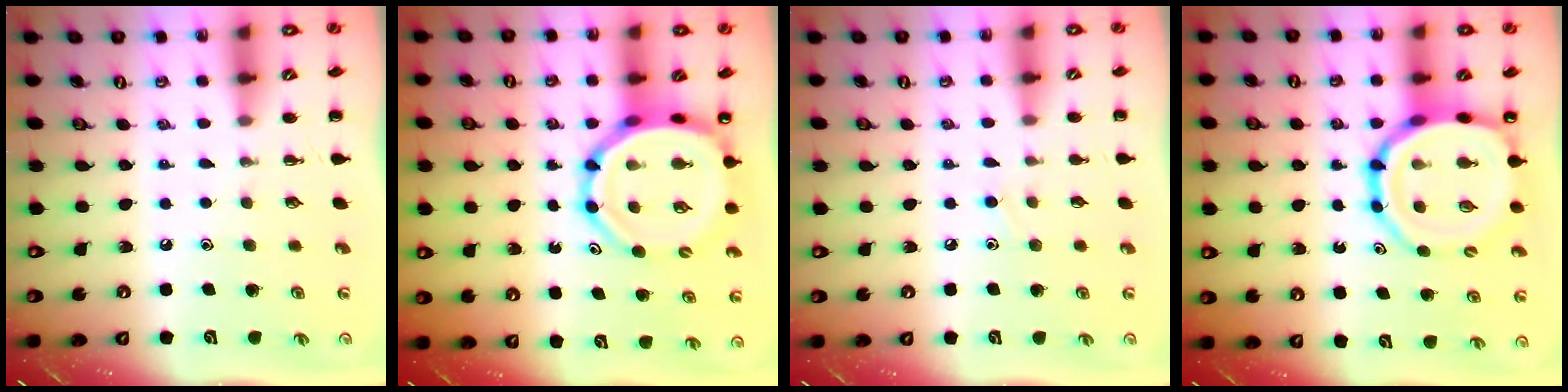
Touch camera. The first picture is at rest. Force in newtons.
{"total": 12.2, "press": 11.6, "slide": 3.7}
{"total": 6.5, "press": 6.1, "slide": 2.3}
{"total": 15.9, "press": 15.5, "slide": 3.5}